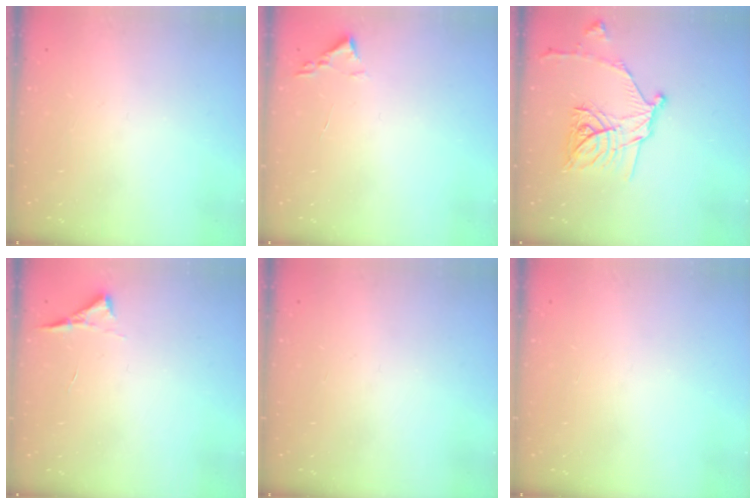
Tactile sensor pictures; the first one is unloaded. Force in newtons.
{"total": 1.8, "press": 1.7, "slide": 0.2}
{"total": 16.7, "press": 16.6, "slide": 0.6}
{"total": 3.6, "press": 3.6, "slide": 0.5}
{"total": 0.0}
{"total": 0.0}